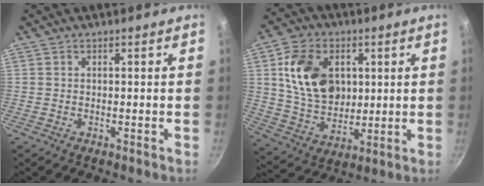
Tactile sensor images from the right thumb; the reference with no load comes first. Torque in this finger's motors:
{"motor_torque": [0.94, 0.96, 1.30, 0.61, 0.14]}